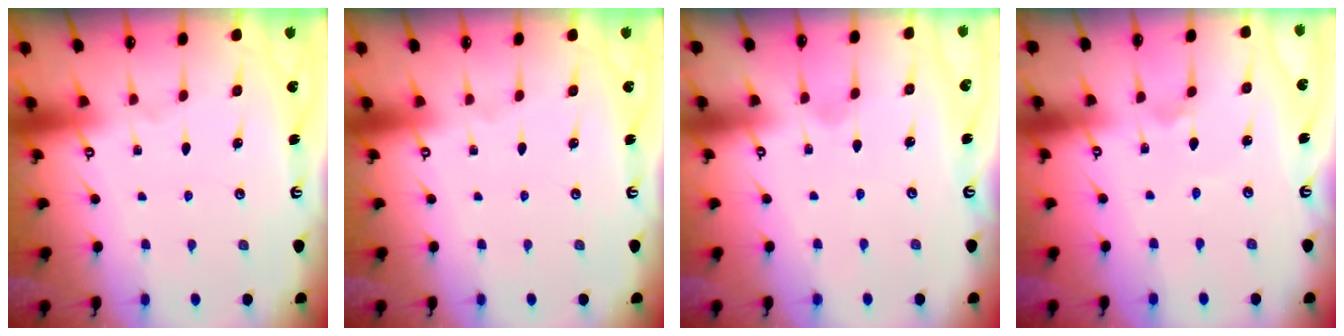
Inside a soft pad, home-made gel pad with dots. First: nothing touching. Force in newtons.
{"total": 0.0}
{"total": 1.0, "press": 1.0, "slide": 0.2}
{"total": 2.5, "press": 2.5, "slide": 0.0}